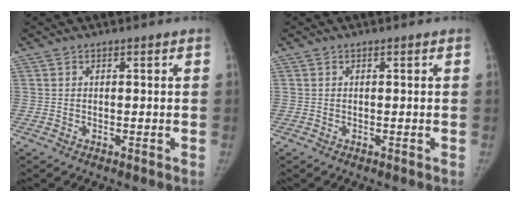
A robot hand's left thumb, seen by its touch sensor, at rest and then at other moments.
{"total": 0.0}